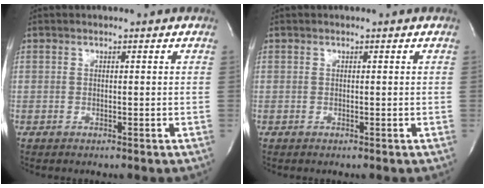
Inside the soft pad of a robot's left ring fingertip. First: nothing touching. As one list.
[{"total": 0.0}]